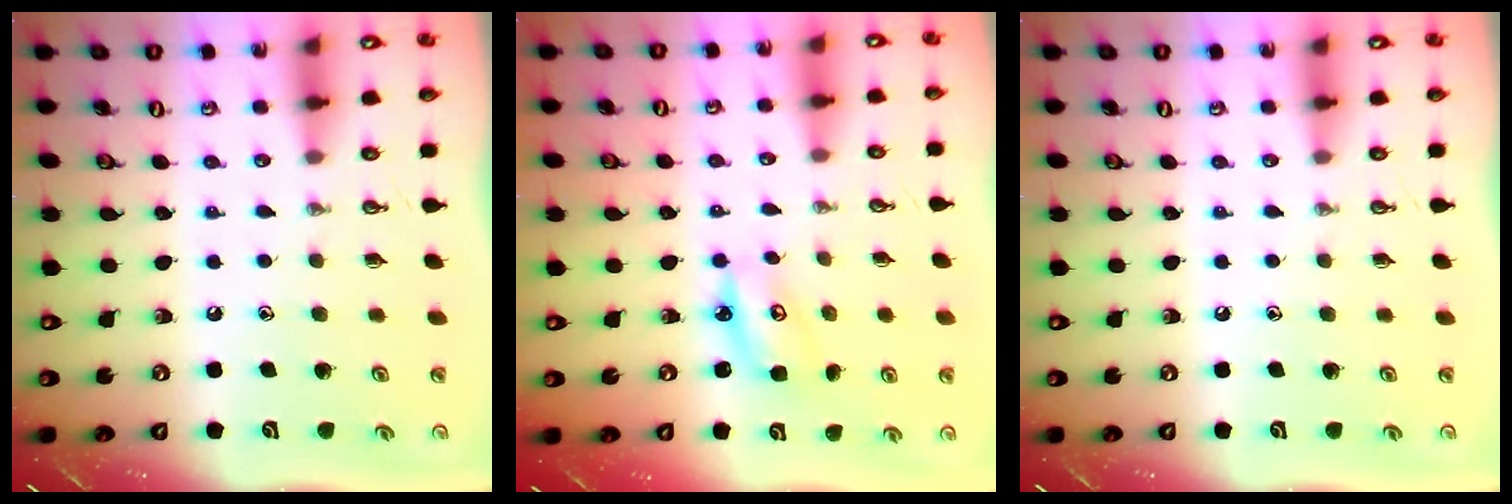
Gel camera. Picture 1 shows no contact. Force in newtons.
{"total": 4.3, "press": 4.3, "slide": 0.4}
{"total": 0.0}